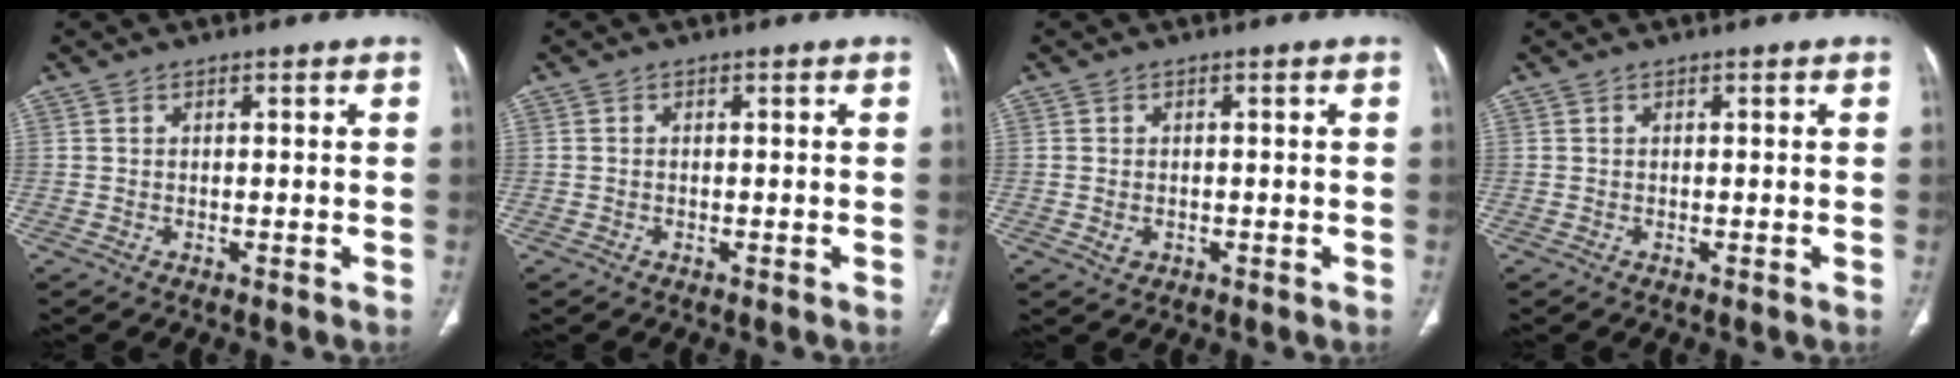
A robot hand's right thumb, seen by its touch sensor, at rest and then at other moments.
{"total": 0.0}
{"total": 1.7, "force": [-0.4, 1.3, 0.9], "torque": [-0.017, 0.002, 0.000]}
{"total": 0.0}